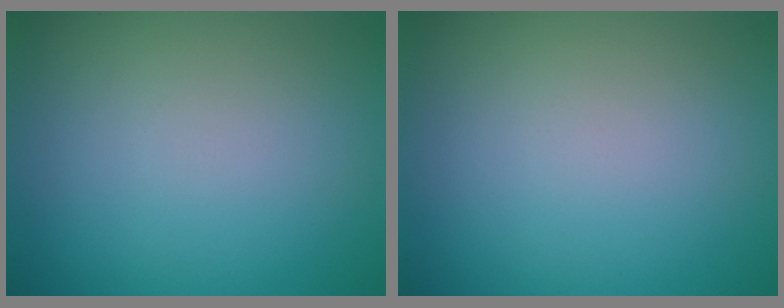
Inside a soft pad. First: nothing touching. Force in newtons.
{"total": 0.0}